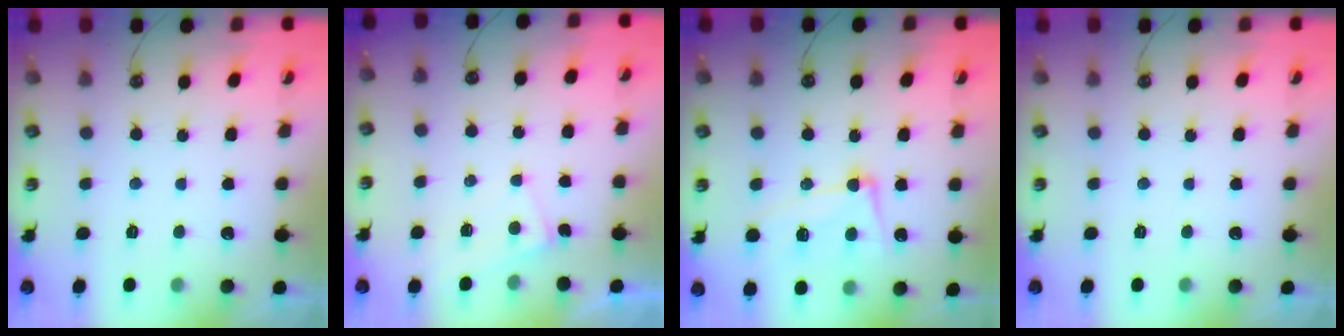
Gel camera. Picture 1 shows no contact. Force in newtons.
{"total": 1.8, "press": 1.8, "slide": 0.3}
{"total": 12.2, "press": 12.1, "slide": 1.8}
{"total": 0.0}